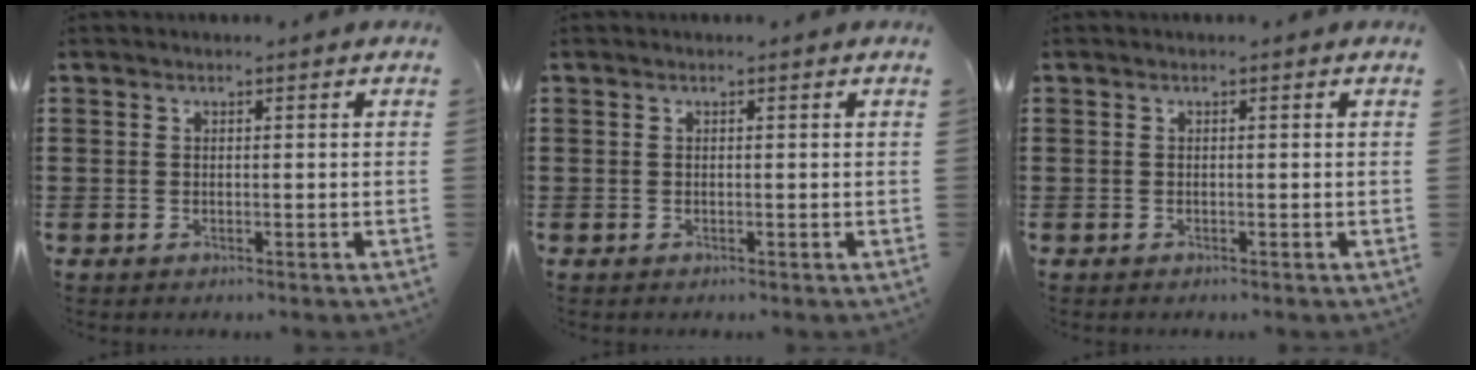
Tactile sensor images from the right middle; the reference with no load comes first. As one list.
[{"total": 0.0}, {"total": 0.0}]